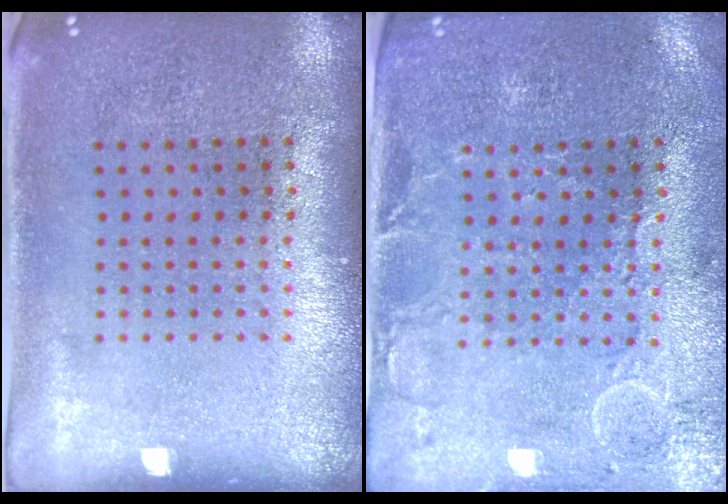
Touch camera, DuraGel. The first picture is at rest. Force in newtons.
{"total": 0.6, "press": 0.3, "slide": 0.5}